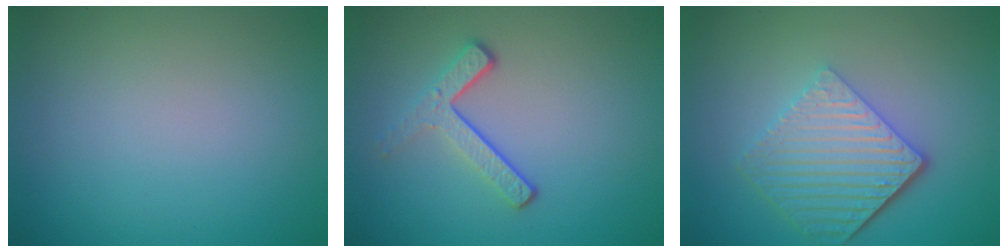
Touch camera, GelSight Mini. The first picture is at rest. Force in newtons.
{"total": 3.3, "press": 2.3, "slide": 2.3}
{"total": 5.8, "press": 4.3, "slide": 3.9}